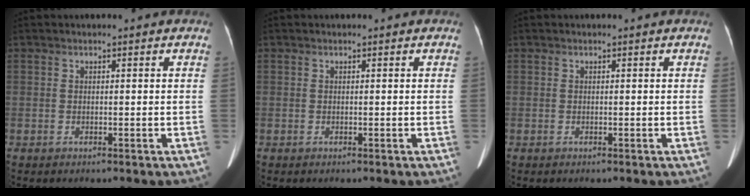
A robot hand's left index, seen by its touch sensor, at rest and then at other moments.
{"total": 0.0}
{"total": 0.0}